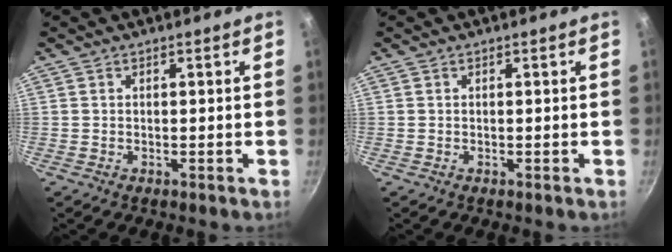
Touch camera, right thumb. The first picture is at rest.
{"total": 0.0}